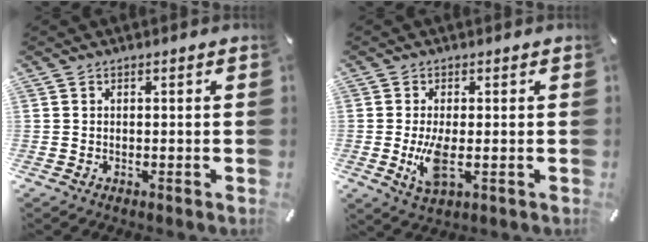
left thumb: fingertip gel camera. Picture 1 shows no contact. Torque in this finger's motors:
{"motor_torque": [0.09, 0.12, 0.31, -0.23, 0.26]}